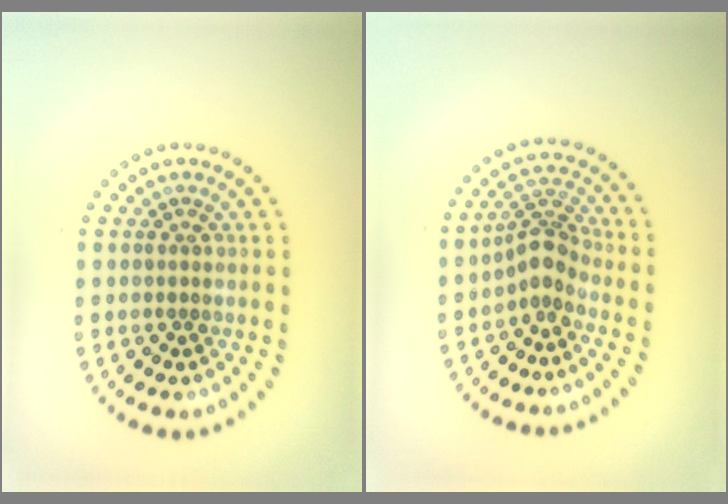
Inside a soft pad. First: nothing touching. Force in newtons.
{"total": 2.8, "press": 2.1, "slide": 1.9}